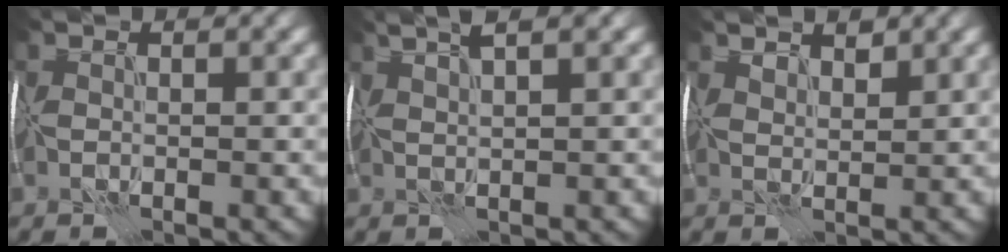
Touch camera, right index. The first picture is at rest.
{"total": 3.5, "force": [2.5, 0.4, 2.4], "torque": [-0.034, 0.022, 0.037]}
{"total": 2.7, "force": [2.5, 0.8, 0.8], "torque": [-0.016, 0.007, 0.046]}